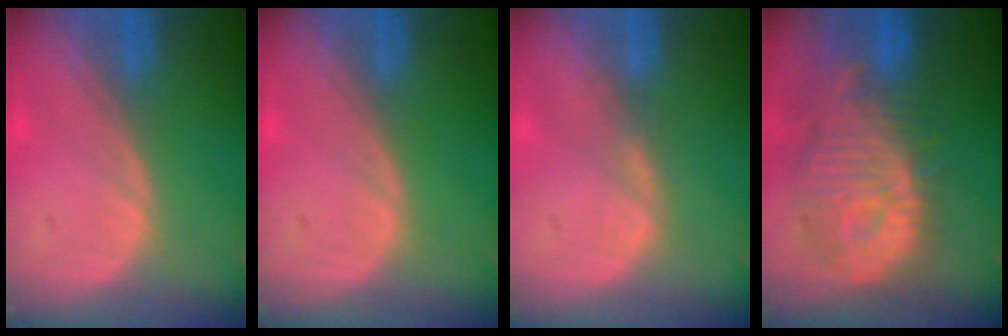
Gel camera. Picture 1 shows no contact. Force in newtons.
{"total": 0.0}
{"total": 1.1, "press": 1.1, "slide": 0.2}
{"total": 12.3, "press": 11.1, "slide": 5.2}